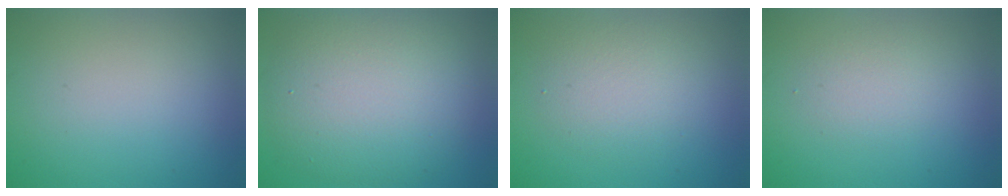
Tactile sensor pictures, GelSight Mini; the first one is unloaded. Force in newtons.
{"total": 8.8, "press": 8.8, "slide": 0.5}
{"total": 2.8, "press": 2.8, "slide": 0.2}
{"total": 1.6, "press": 1.6, "slide": 0.1}